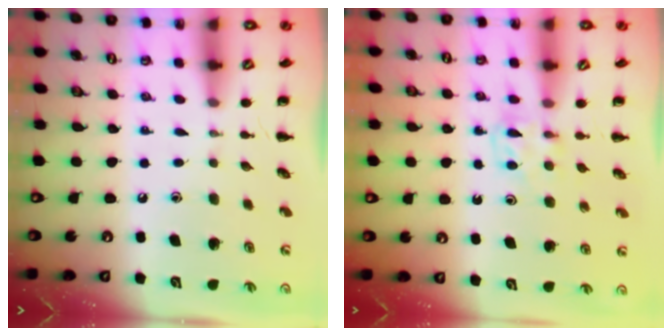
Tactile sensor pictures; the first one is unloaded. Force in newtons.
{"total": 3.6, "press": 3.3, "slide": 1.3}